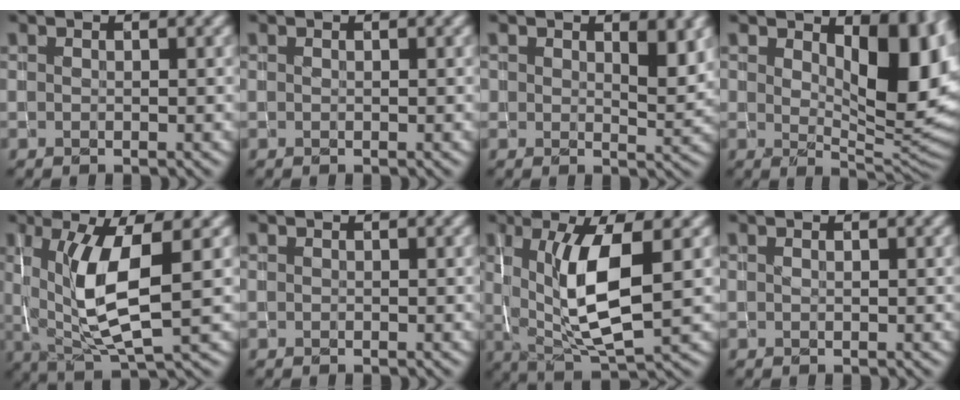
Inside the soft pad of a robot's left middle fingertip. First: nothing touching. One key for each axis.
{"total": 0.0}
{"total": 3.0, "fx": 1.3, "fy": 1.4, "fz": 2.3, "tx": -0.034, "ty": -0.007, "tz": 0.025}
{"total": 8.7, "fx": 2.8, "fy": 4.3, "fz": 7.1, "tx": -0.096, "ty": -0.015, "tz": 0.042}
{"total": 7.4, "fx": 0.7, "fy": 2.0, "fz": 7.1, "tx": -0.136, "ty": -0.012, "tz": 0.020}
{"total": 0.0}
{"total": 7.7, "fx": 0.8, "fy": 2.2, "fz": 7.3, "tx": -0.133, "ty": -0.011, "tz": 0.020}
{"total": 0.0}